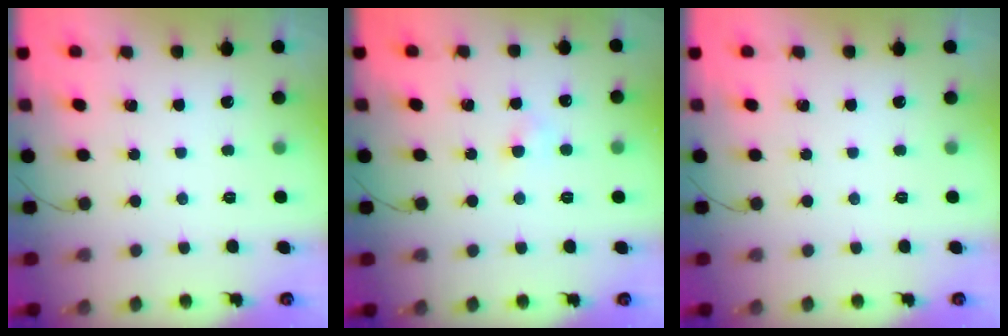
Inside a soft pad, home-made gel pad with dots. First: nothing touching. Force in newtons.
{"total": 2.9, "press": 2.7, "slide": 1.1}
{"total": 0.0}